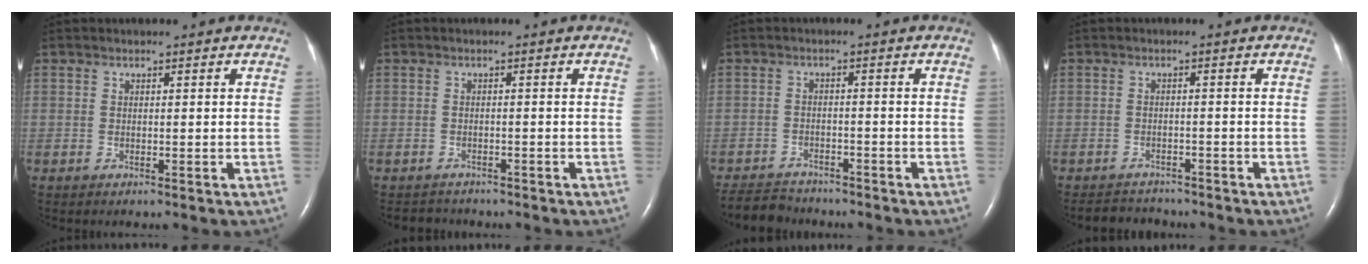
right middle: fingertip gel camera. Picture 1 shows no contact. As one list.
[{"total": 2.5, "force": [-2.3, 0.9, -0.3], "torque": [0.000, -0.005, -0.035]}, {"total": 5.8, "force": [-5.6, 1.6, 0.6], "torque": [-0.013, -0.015, -0.095]}, {"total": 4.6, "force": [-4.4, 1.4, 0.3], "torque": [-0.009, -0.005, -0.065]}]